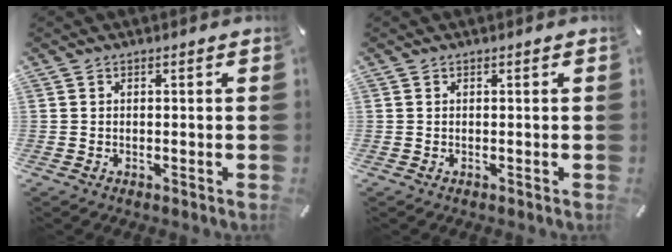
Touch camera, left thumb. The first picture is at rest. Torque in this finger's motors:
{"motor_torque": [-0.01, 0.13, -0.04, -0.03, 0.00]}